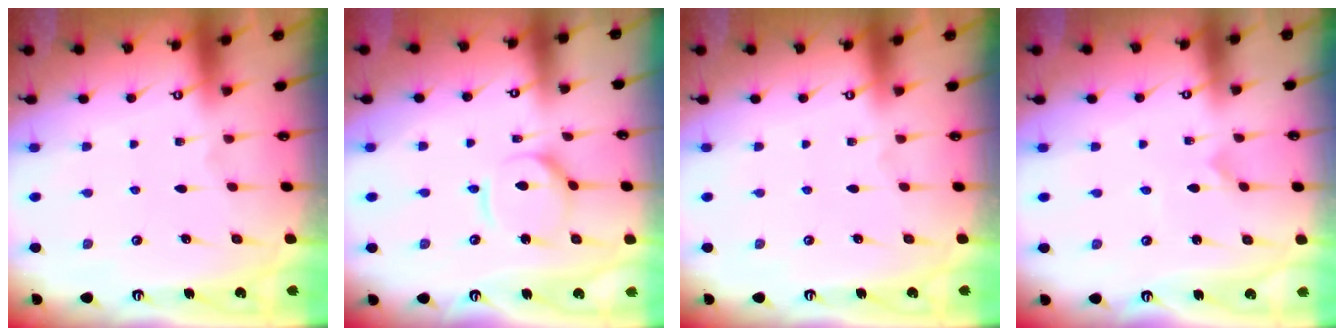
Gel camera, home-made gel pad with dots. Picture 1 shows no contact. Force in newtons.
{"total": 7.2, "press": 7.2, "slide": 0.7}
{"total": 0.0}
{"total": 0.0}